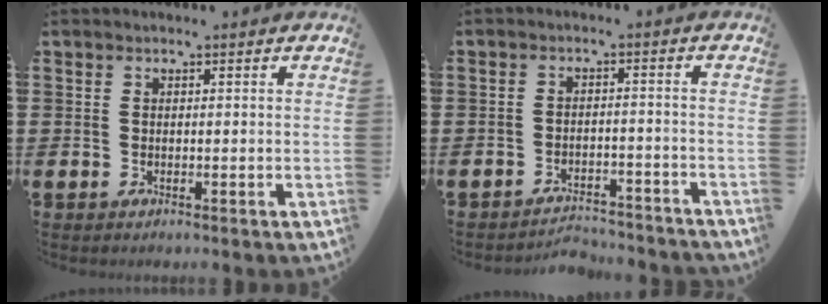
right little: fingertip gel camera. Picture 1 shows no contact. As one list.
[{"total": 3.1, "force": [-3.1, 0.1, -0.1], "torque": [-0.004, 0.005, -0.066]}]